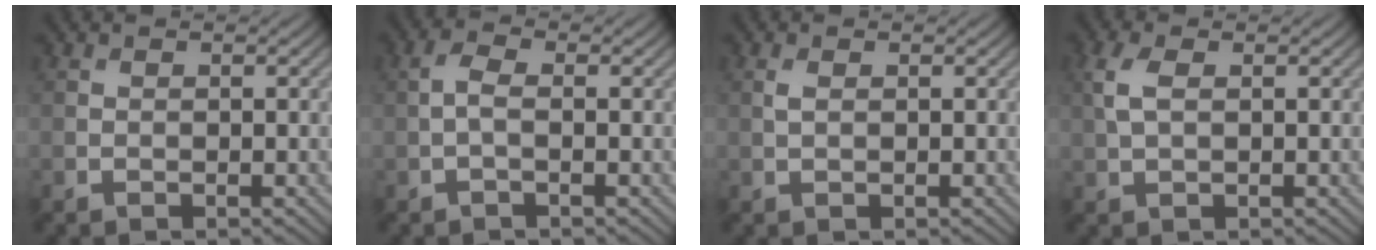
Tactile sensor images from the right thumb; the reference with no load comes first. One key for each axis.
{"total": 1.9, "fx": -0.3, "fy": 0.7, "fz": 1.7, "tx": -0.041, "ty": 0.005, "tz": -0.010}
{"total": 1.0, "fx": 0.3, "fy": 0.4, "fz": 0.8, "tx": -0.022, "ty": 0.002, "tz": 0.006}
{"total": 3.2, "fx": 0.8, "fy": 1.7, "fz": 2.6, "tx": -0.072, "ty": 0.005, "tz": 0.014}